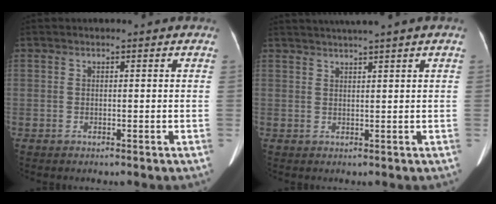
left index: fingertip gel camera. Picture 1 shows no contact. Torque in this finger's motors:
{"motor_torque": [0.51, -1.63, 0.11, -0.01]}